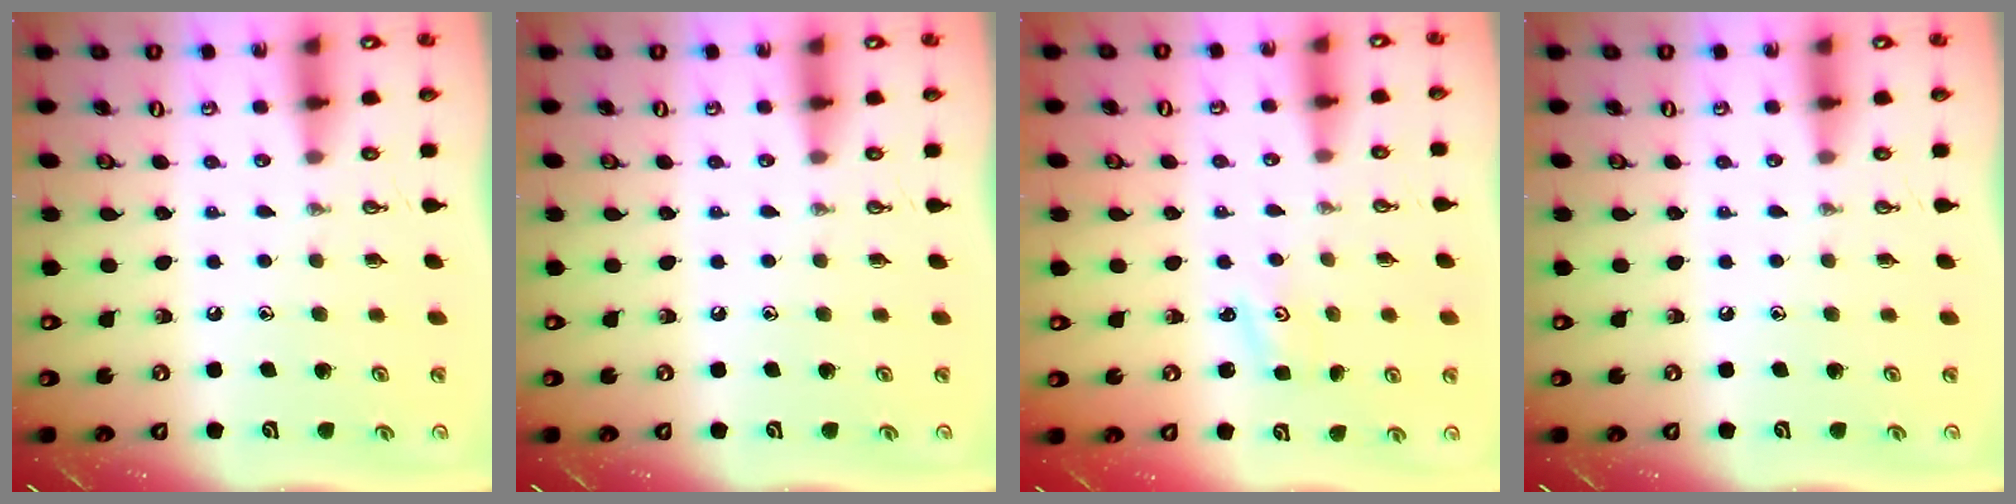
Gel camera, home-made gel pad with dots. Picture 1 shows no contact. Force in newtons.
{"total": 0.0}
{"total": 1.3, "press": 1.3, "slide": 0.2}
{"total": 0.0}